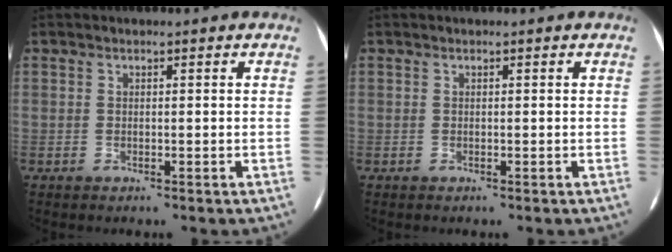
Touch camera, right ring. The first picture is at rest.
{"total": 0.0}